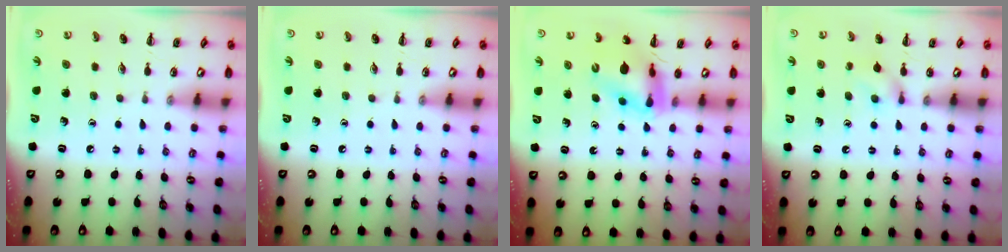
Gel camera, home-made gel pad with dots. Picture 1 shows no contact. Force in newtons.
{"total": 0.0}
{"total": 10.0, "press": 9.6, "slide": 2.9}
{"total": 6.0, "press": 5.6, "slide": 1.9}